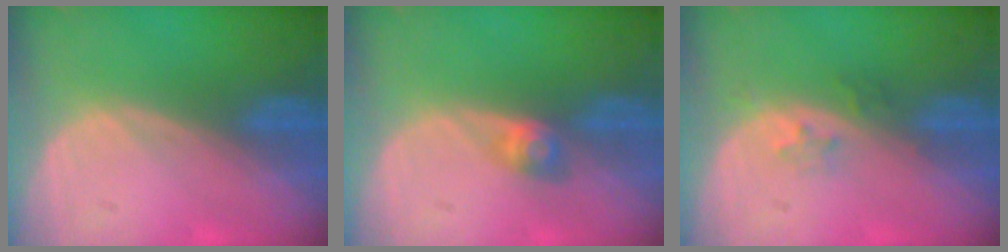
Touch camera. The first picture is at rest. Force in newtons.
{"total": 2.8, "press": 2.5, "slide": 1.2}
{"total": 2.1, "press": 1.8, "slide": 1.2}